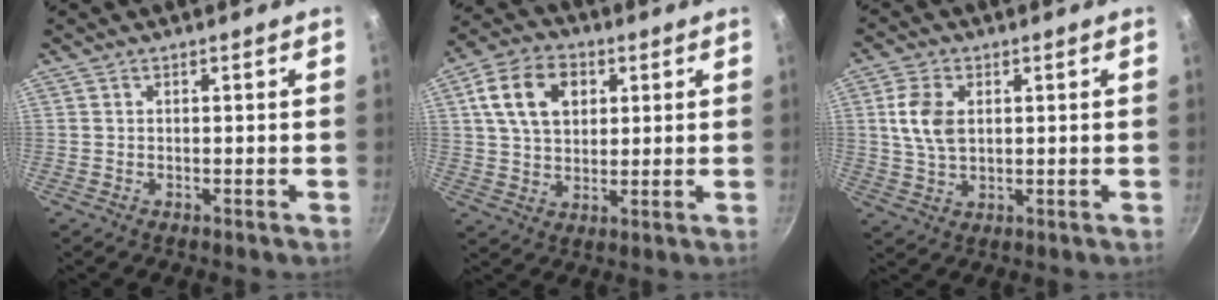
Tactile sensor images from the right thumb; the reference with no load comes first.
{"total": 12.3, "force": [3.8, 8.6, 7.9], "torque": [-0.123, 0.006, 0.058]}
{"total": 7.3, "force": [1.5, 4.6, 5.4], "torque": [-0.099, -0.001, 0.029]}